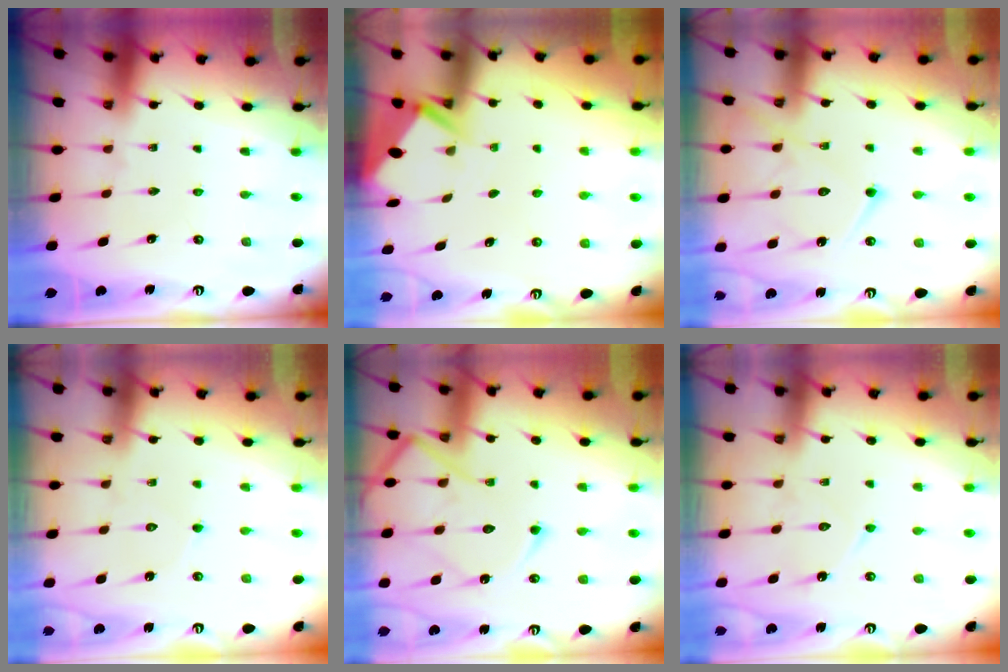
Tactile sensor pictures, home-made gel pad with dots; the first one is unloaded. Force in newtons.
{"total": 2.8, "press": 2.8, "slide": 0.4}
{"total": 14.4, "press": 14.3, "slide": 1.4}
{"total": 5.0, "press": 5.0, "slide": 0.5}
{"total": 13.6, "press": 13.5, "slide": 1.3}
{"total": 7.5, "press": 7.5, "slide": 0.7}